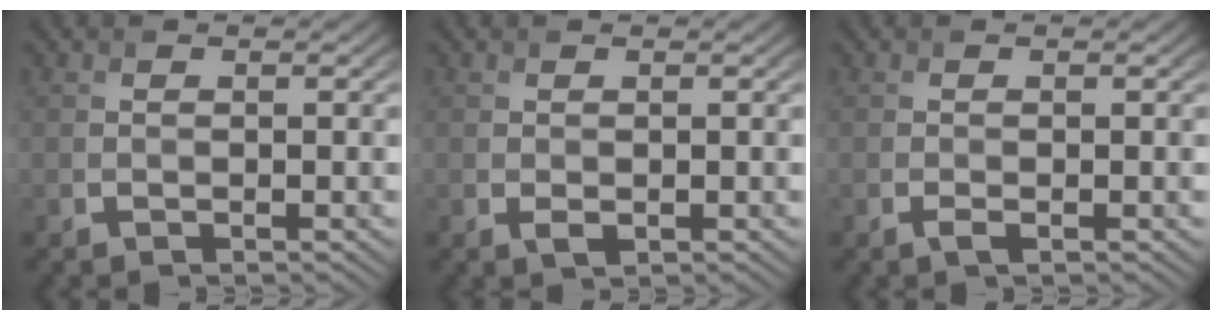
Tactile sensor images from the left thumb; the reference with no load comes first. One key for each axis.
{"total": 1.0, "fx": -0.1, "fy": 0.5, "fz": 0.8, "tx": -0.016, "ty": -0.004, "tz": -0.001}
{"total": 0.7, "fx": -0.3, "fy": 0.2, "fz": 0.6, "tx": -0.016, "ty": -0.003, "tz": -0.006}